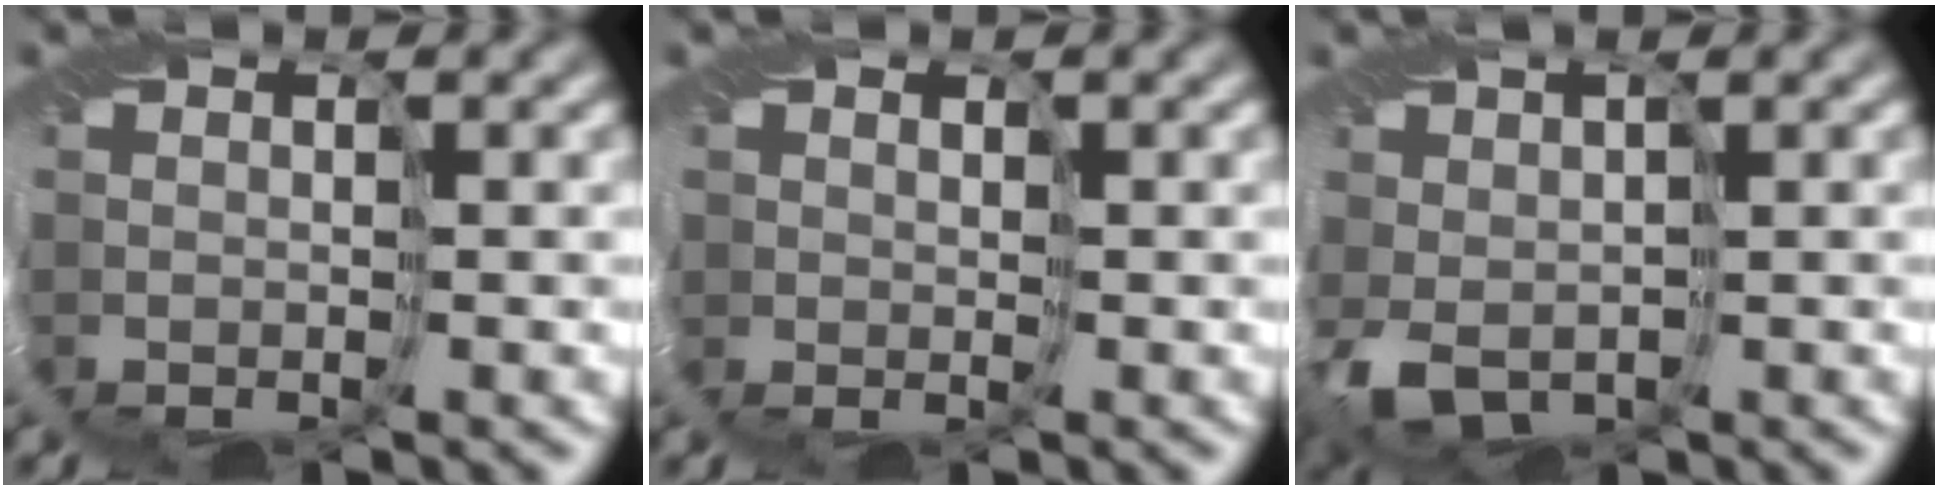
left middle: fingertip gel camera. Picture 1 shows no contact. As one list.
[{"total": 1.1, "force": [0.4, 1.0, 0.1], "torque": [0.002, -0.001, 0.008]}, {"total": 3.6, "force": [-0.4, 2.5, 2.5], "torque": [-0.066, -0.001, -0.006]}]